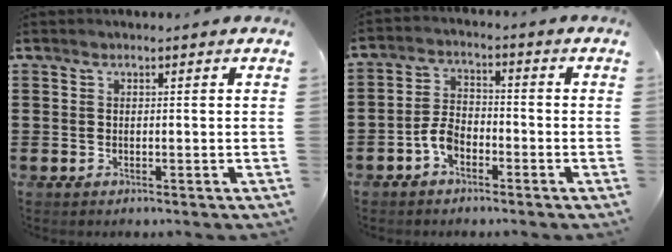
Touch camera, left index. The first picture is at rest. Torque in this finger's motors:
{"motor_torque": [0.62, 0.60, 0.16, 0.05]}